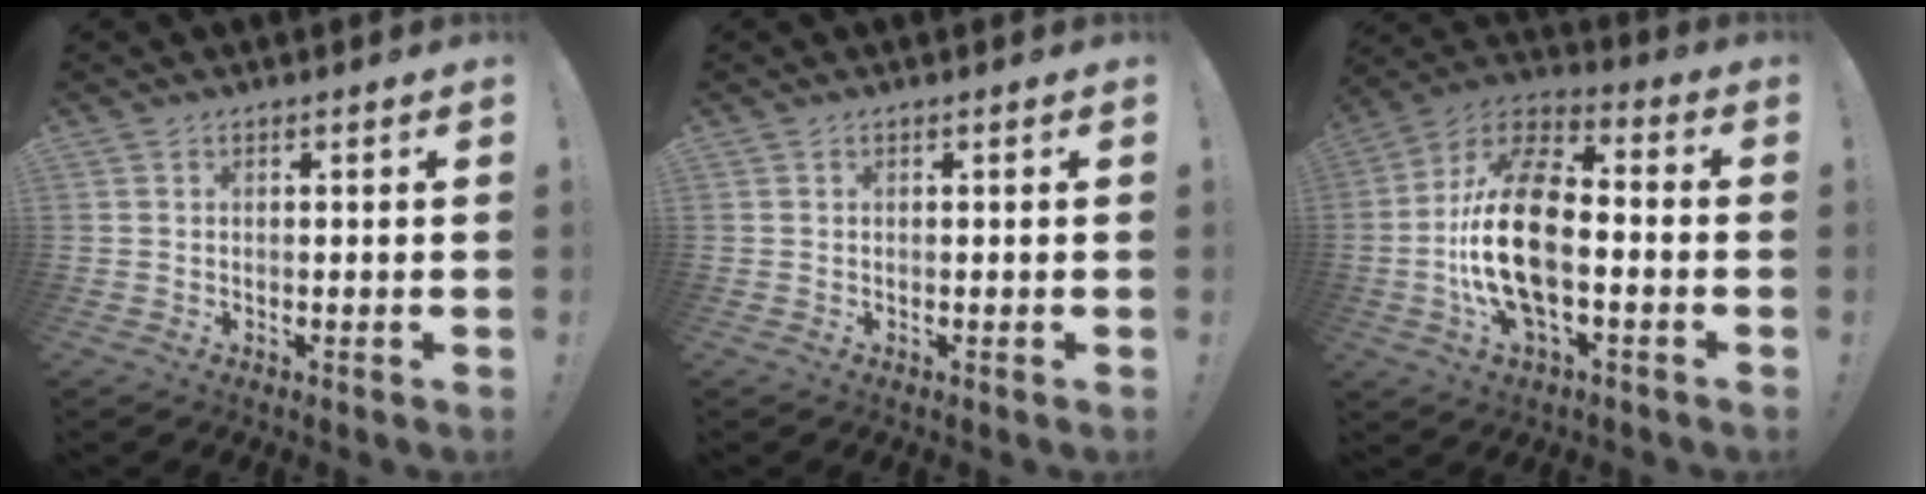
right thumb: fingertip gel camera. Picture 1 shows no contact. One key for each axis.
{"total": 0.0}
{"total": 20.9, "fx": -2.9, "fy": 10.6, "fz": 17.8, "tx": -0.351, "ty": 0.018, "tz": -0.048}